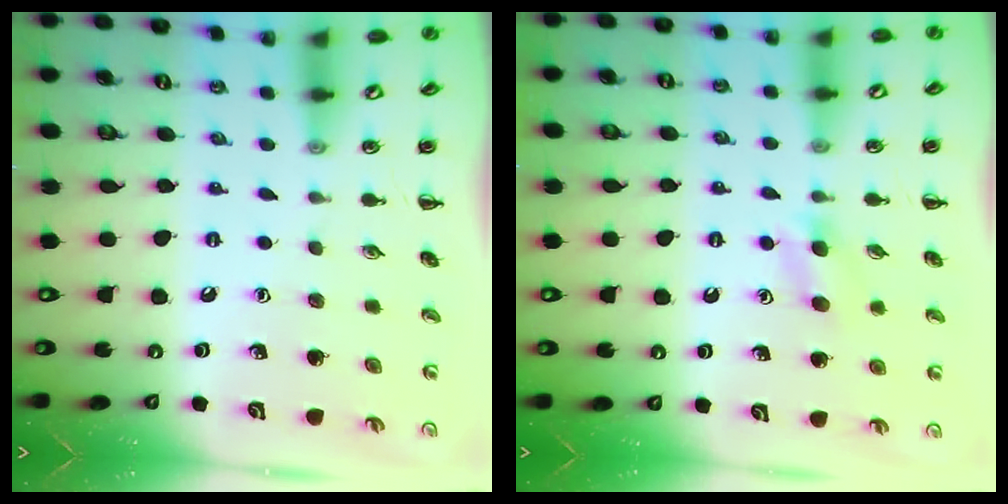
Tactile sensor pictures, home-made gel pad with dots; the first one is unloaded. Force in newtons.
{"total": 3.3, "press": 3.0, "slide": 1.3}